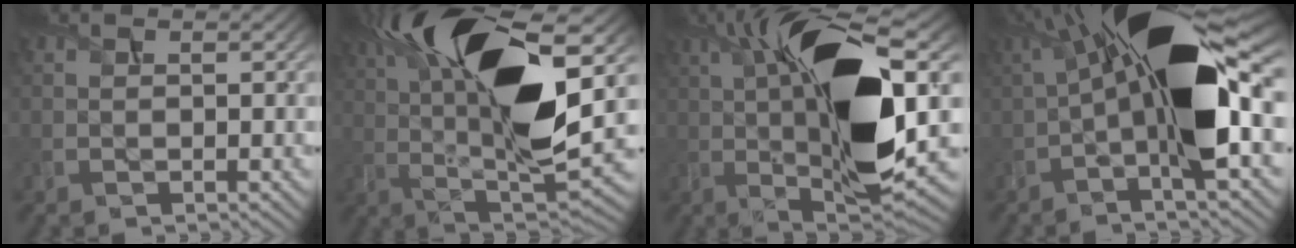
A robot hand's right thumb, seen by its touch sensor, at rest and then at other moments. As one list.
[{"total": 18.2, "force": [4.5, 6.4, 16.5], "torque": [-0.293, 0.028, 0.062]}, {"total": 18.3, "force": [2.7, 6.0, 17.1], "torque": [-0.301, 0.019, 0.032]}, {"total": 16.5, "force": [0.3, 5.8, 15.5], "torque": [-0.274, 0.016, -0.010]}]